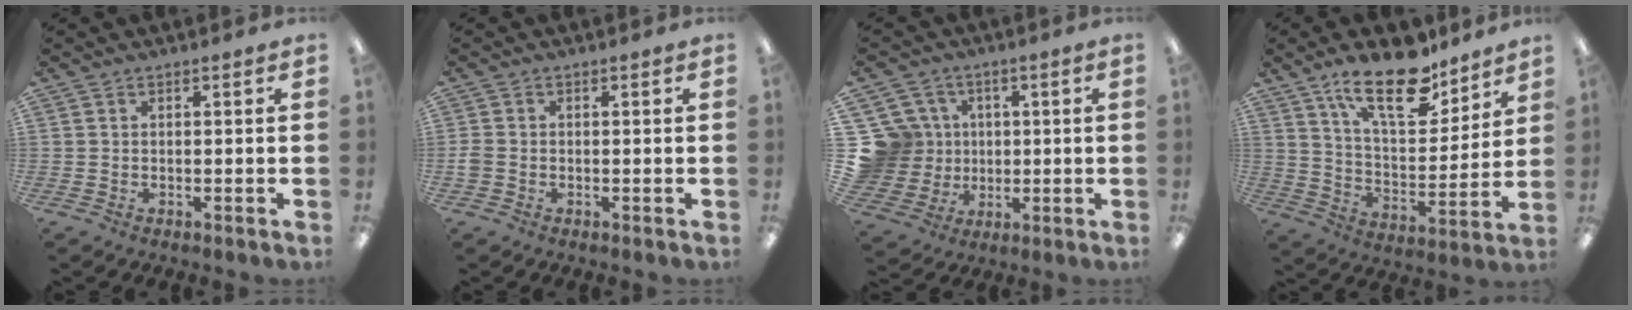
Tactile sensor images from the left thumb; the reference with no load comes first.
{"total": 1.7, "force": [-0.4, 1.4, 0.7], "torque": [-0.012, 0.002, -0.008]}
{"total": 15.5, "force": [2.3, 14.4, 5.3], "torque": [-0.146, 0.003, 0.061]}
{"total": 19.3, "force": [13.6, 7.9, 11.3], "torque": [-0.186, -0.074, 0.231]}